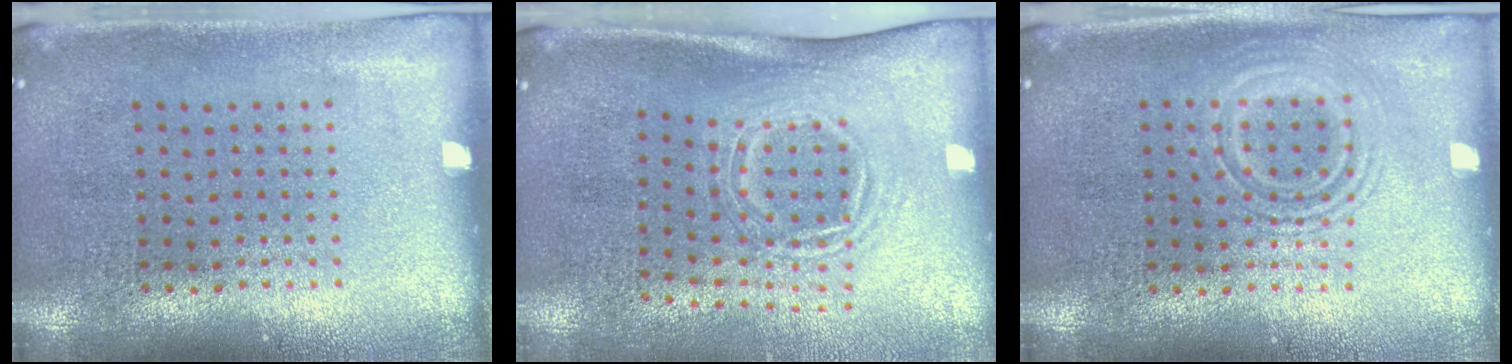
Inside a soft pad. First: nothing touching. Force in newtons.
{"total": 1.7, "press": 1.2, "slide": 1.2}
{"total": 1.4, "press": 1.4, "slide": 0.2}